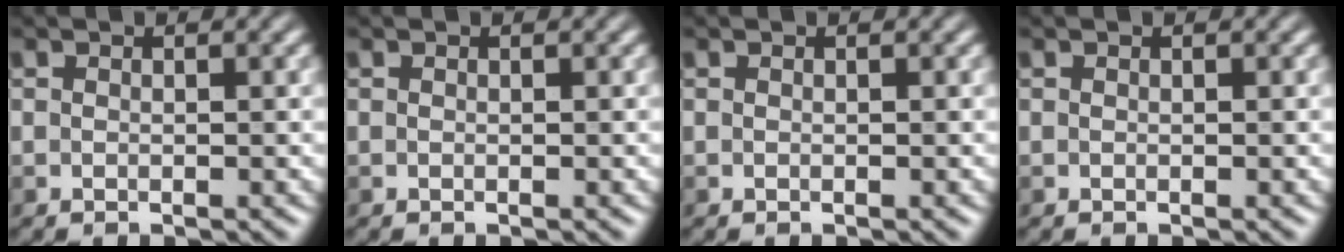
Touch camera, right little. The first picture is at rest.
{"total": 0.0}
{"total": 0.0}
{"total": 0.0}